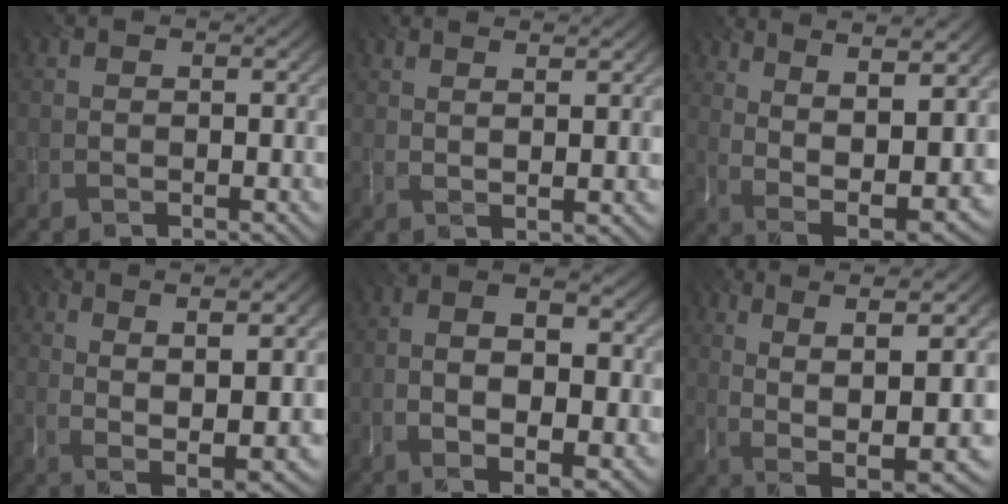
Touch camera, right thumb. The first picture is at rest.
{"total": 3.4, "force": [2.3, 0.2, 2.5], "torque": [-0.033, -0.004, 0.041]}
{"total": 13.7, "force": [5.3, 5.1, 11.6], "torque": [-0.205, 0.014, 0.095]}
{"total": 10.0, "force": [3.5, 2.5, 9.0], "torque": [-0.156, 0.009, 0.064]}
{"total": 9.7, "force": [-1.0, 4.8, 8.4], "torque": [-0.129, 0.000, -0.013]}
{"total": 11.4, "force": [1.3, 3.6, 10.7], "torque": [-0.196, 0.007, 0.040]}